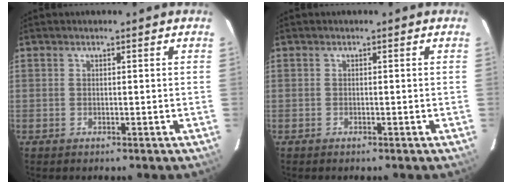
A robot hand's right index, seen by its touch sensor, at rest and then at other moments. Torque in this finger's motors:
{"motor_torque": [0.04, -0.09, -0.03, 0.00]}